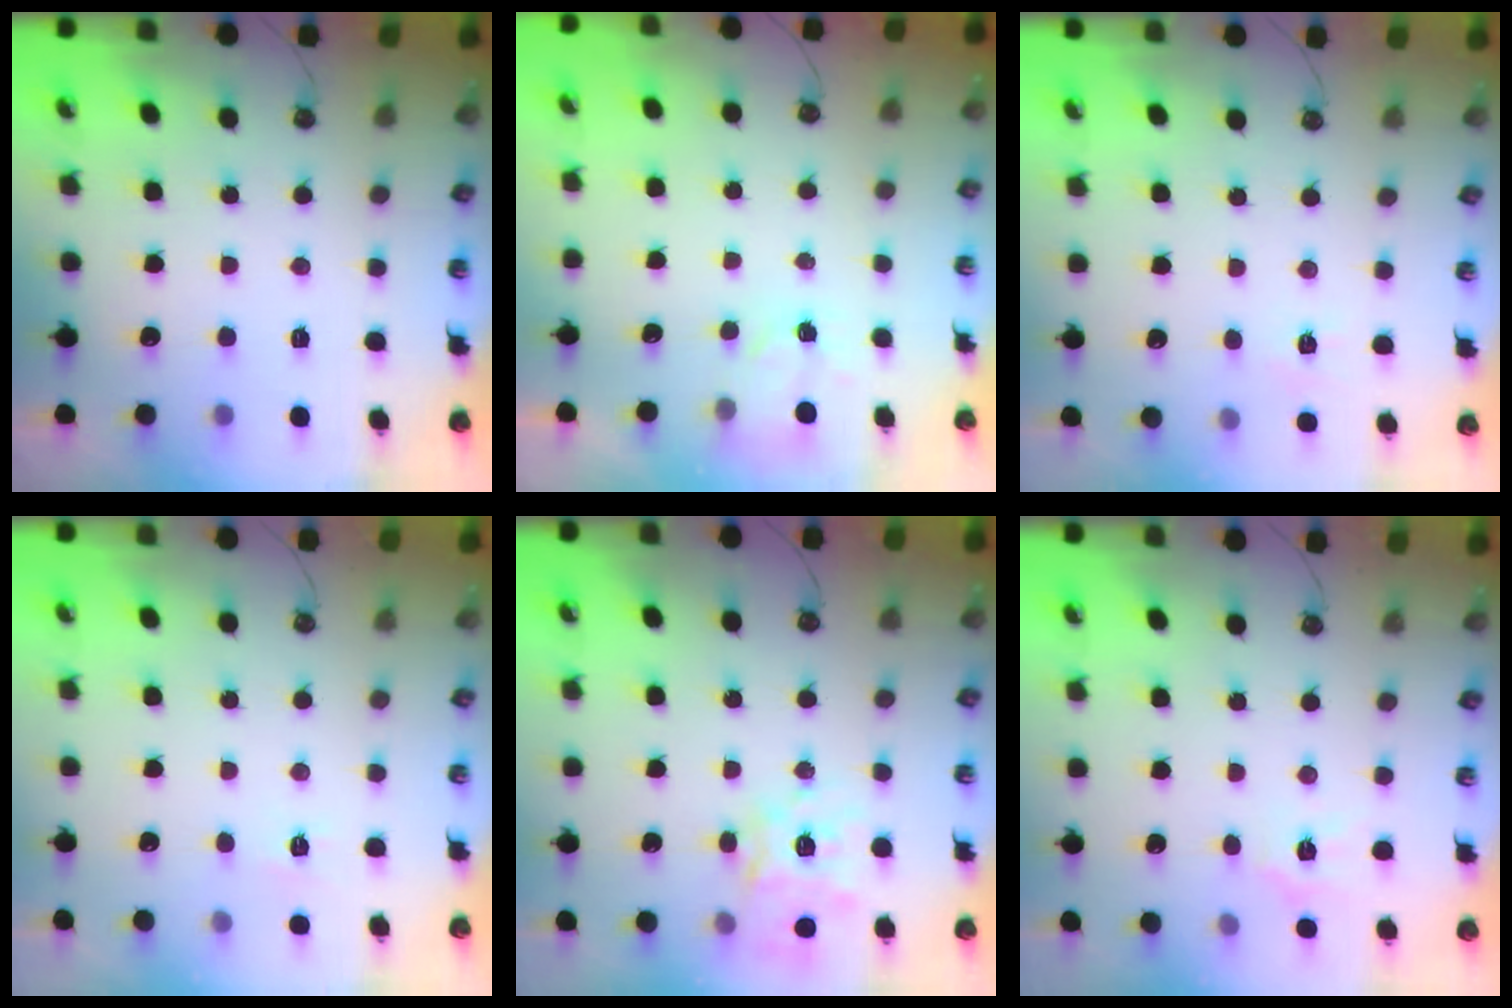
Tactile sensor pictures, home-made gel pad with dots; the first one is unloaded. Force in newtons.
{"total": 3.0, "press": 3.0, "slide": 0.4}
{"total": 4.0, "press": 3.9, "slide": 0.4}
{"total": 5.0, "press": 5.0, "slide": 0.6}
{"total": 16.0, "press": 16.0, "slide": 1.5}
{"total": 5.5, "press": 5.4, "slide": 0.6}